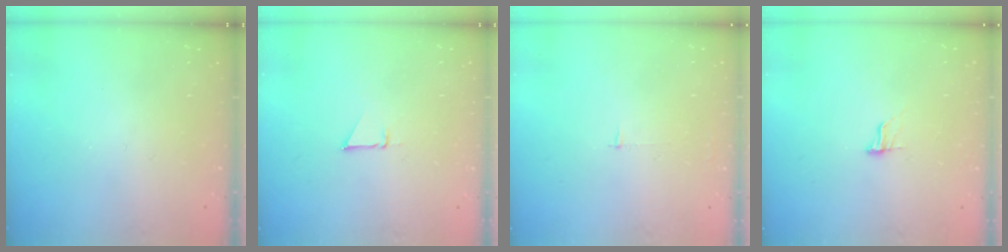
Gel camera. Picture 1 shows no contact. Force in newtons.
{"total": 1.9, "press": 1.9, "slide": 0.0}
{"total": 2.5, "press": 2.5, "slide": 0.2}
{"total": 7.4, "press": 7.4, "slide": 0.8}